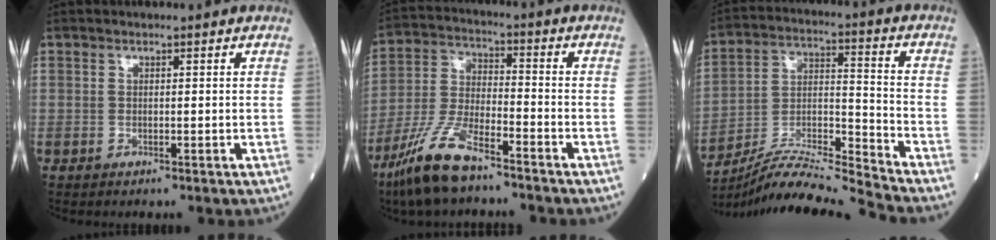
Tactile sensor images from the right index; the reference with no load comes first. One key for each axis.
{"total": 11.2, "fx": -8.2, "fy": 2.4, "fz": 7.4, "tx": -0.165, "ty": -0.021, "tz": -0.160}
{"total": 14.5, "fx": -13.8, "fy": -2.7, "fz": 3.5, "tx": -0.066, "ty": 0.015, "tz": -0.256}